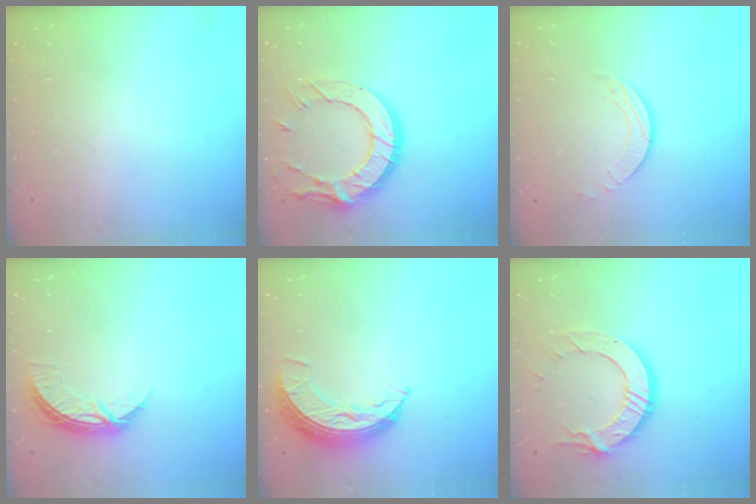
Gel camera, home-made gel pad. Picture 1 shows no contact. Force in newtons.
{"total": 17.3, "press": 17.2, "slide": 1.3}
{"total": 2.5, "press": 2.5, "slide": 0.2}
{"total": 6.7, "press": 6.7, "slide": 0.2}
{"total": 8.7, "press": 8.7, "slide": 0.6}
{"total": 12.7, "press": 12.6, "slide": 1.2}